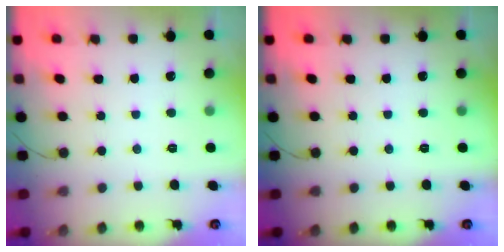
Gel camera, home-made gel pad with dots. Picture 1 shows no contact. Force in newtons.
{"total": 0.0}